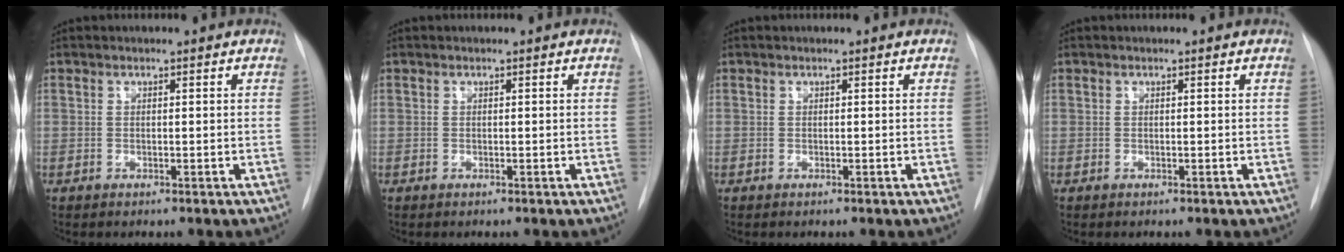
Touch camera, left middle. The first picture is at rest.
{"total": 0.0}
{"total": 0.0}
{"total": 0.0}